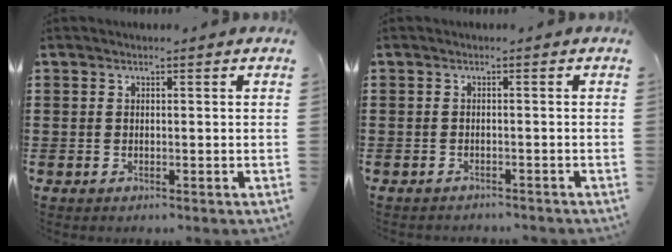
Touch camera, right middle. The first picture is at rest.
{"total": 0.9, "force": [-0.9, 0.0, 0.0], "torque": [-0.003, -0.001, -0.018]}